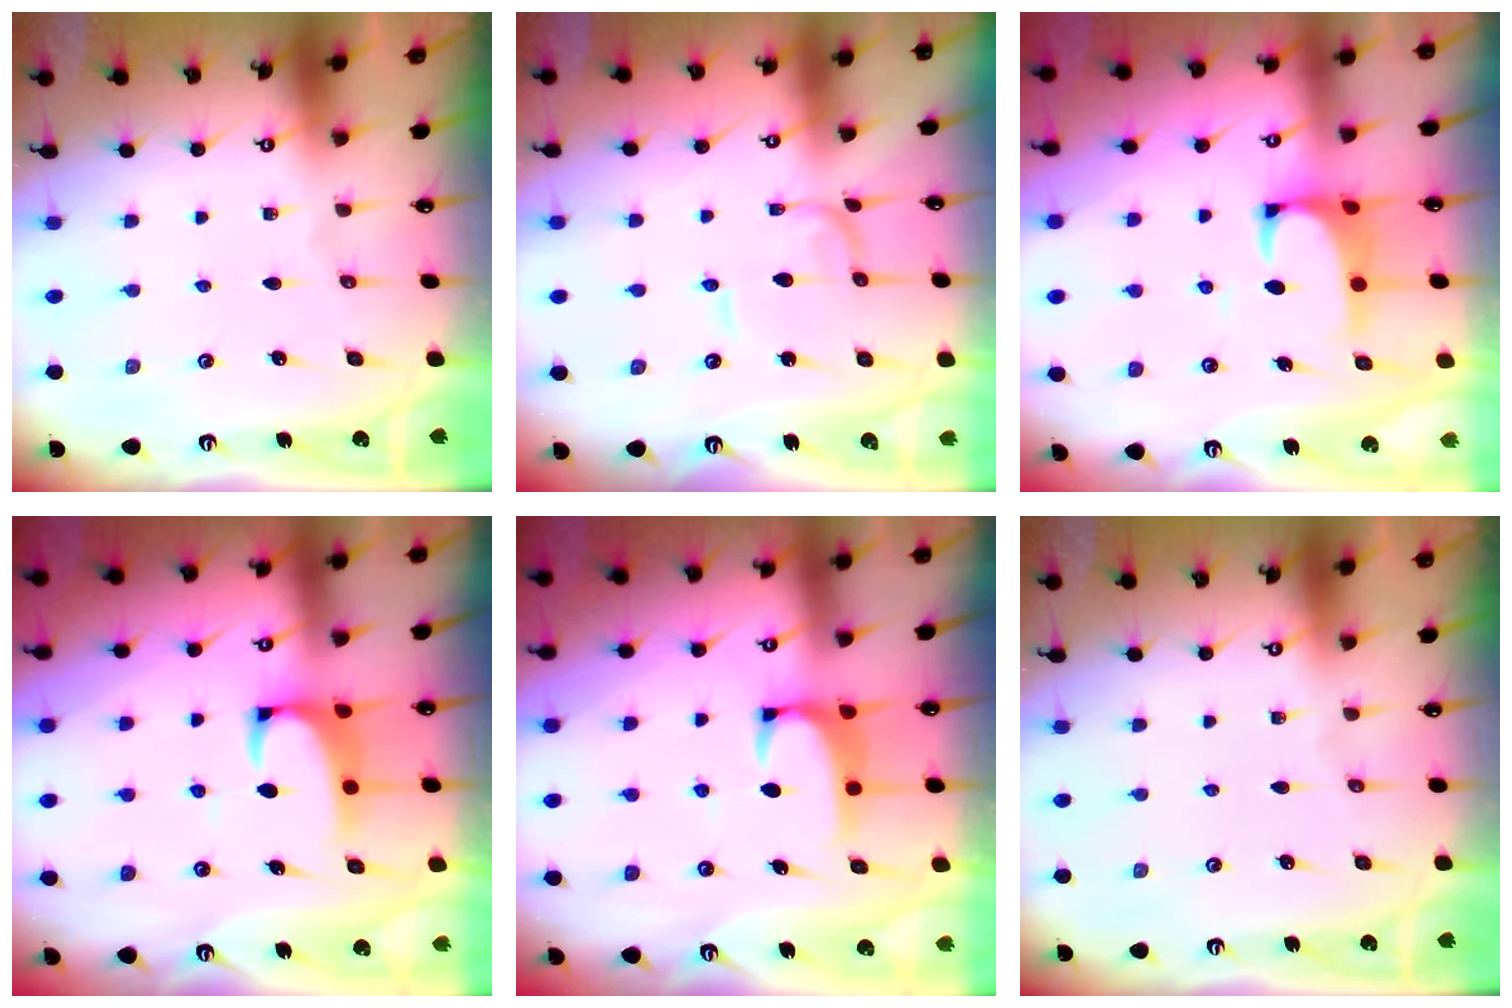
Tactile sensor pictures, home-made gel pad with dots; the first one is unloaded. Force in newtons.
{"total": 1.3, "press": 1.3, "slide": 0.1}
{"total": 1.7, "press": 1.6, "slide": 0.7}
{"total": 2.1, "press": 1.9, "slide": 0.9}
{"total": 2.1, "press": 2.0, "slide": 0.3}
{"total": 0.0}